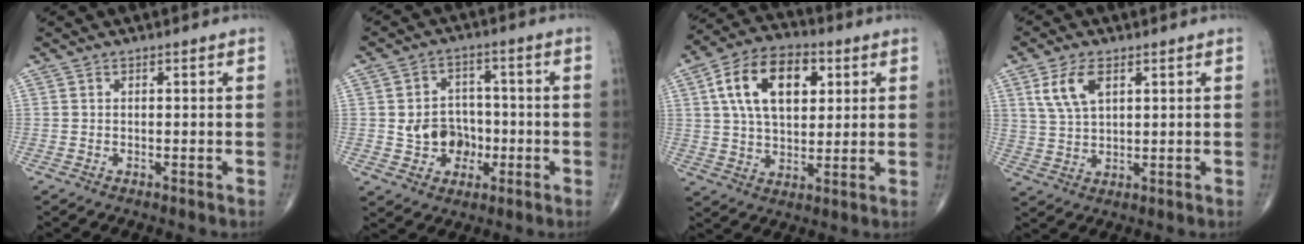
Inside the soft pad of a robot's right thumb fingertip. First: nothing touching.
{"total": 8.6, "force": [-1.5, 7.4, 4.1], "torque": [-0.027, 0.022, -0.023]}
{"total": 16.0, "force": [4.9, 9.5, 11.9], "torque": [-0.184, 0.002, 0.084]}
{"total": 7.3, "force": [3.2, 3.8, 5.3], "torque": [-0.102, -0.008, 0.068]}